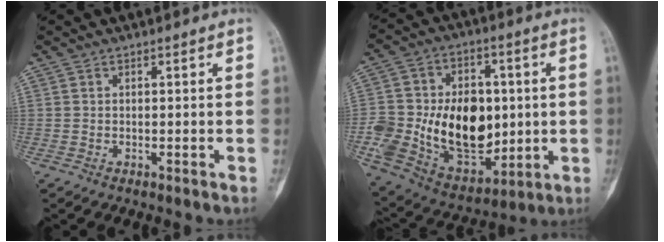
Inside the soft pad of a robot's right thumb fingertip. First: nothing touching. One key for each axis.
{"total": 26.1, "fx": -0.9, "fy": 17.7, "fz": 19.2, "tx": -0.330, "ty": 0.001, "tz": 0.016}